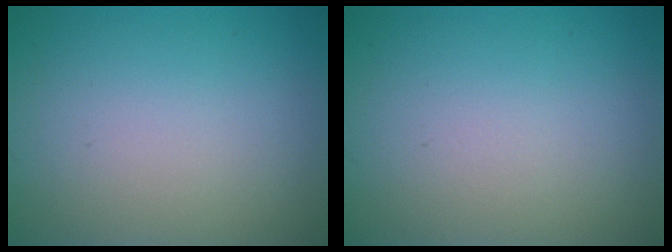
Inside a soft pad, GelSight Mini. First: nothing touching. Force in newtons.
{"total": 0.0}